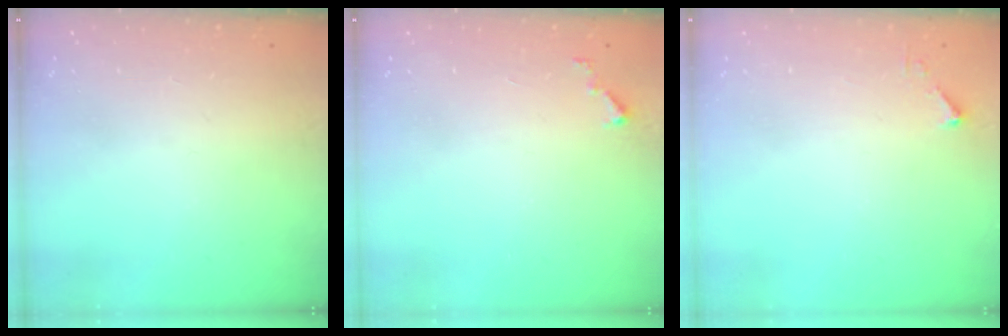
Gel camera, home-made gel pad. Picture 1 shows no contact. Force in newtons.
{"total": 3.1, "press": 3.1, "slide": 0.2}
{"total": 2.7, "press": 2.7, "slide": 0.3}